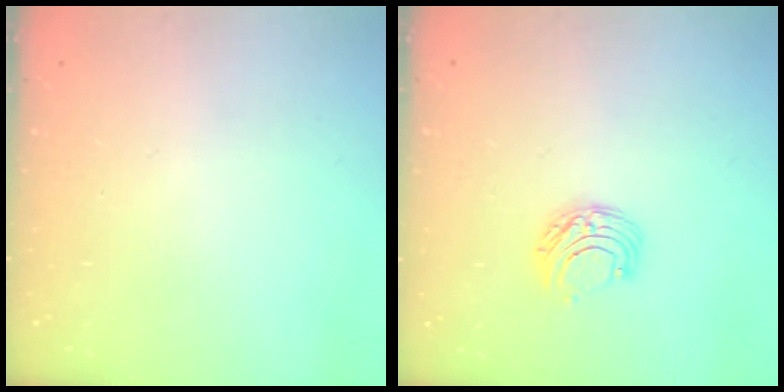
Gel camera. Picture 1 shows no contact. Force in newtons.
{"total": 6.4, "press": 6.3, "slide": 0.6}